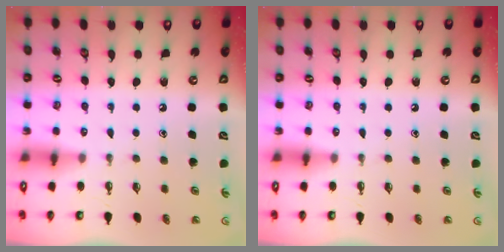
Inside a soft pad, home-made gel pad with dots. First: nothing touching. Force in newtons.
{"total": 0.0}